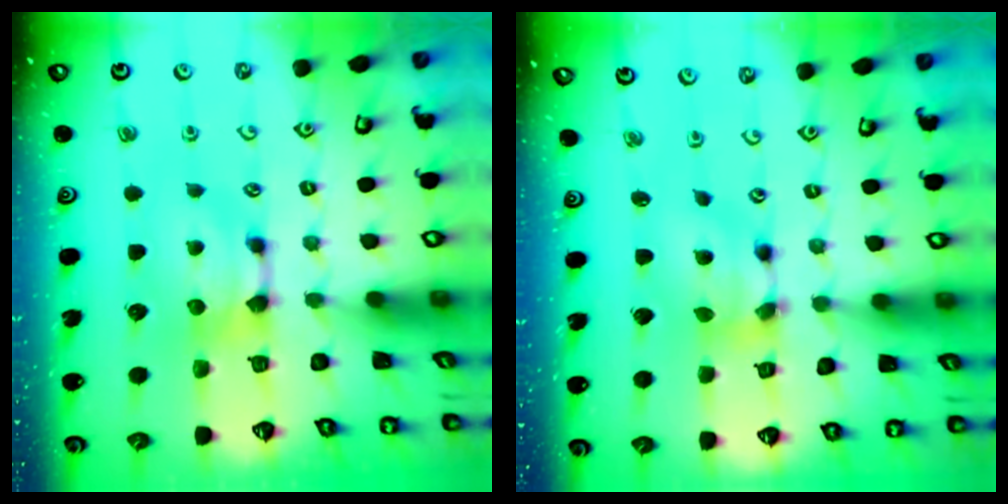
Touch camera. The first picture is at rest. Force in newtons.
{"total": 5.4, "press": 5.0, "slide": 2.0}